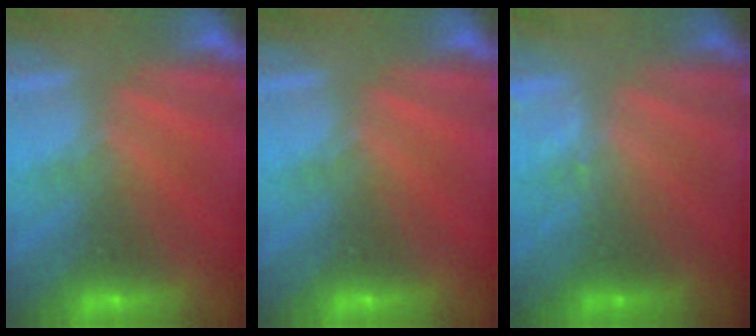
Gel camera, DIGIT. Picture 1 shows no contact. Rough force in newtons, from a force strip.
{"total": 0.0}
{"total": 1.3}